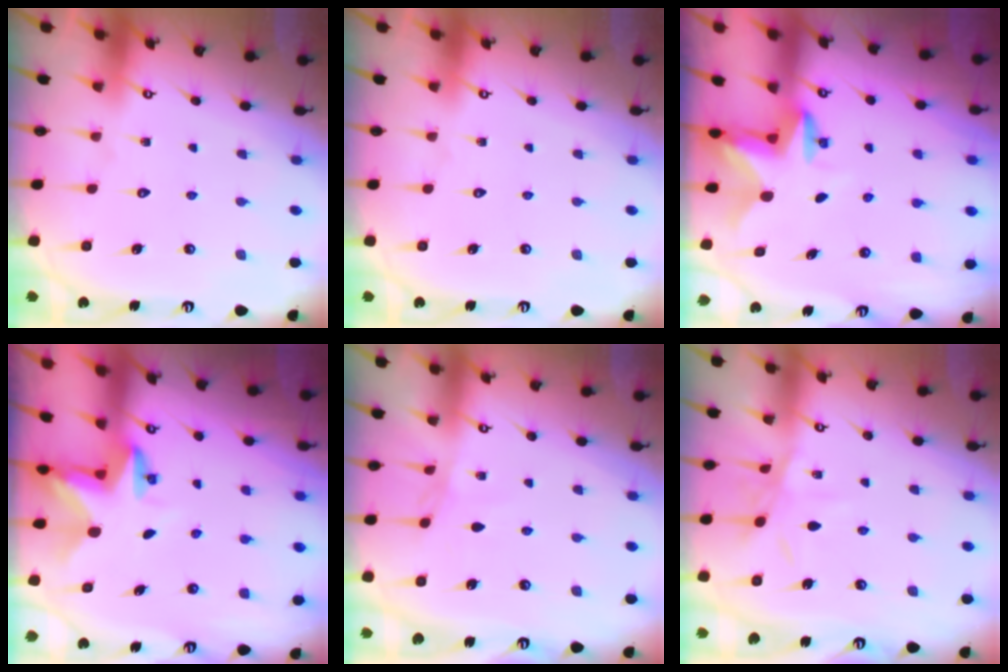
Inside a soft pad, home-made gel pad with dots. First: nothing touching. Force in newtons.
{"total": 0.0}
{"total": 2.7, "press": 2.6, "slide": 0.5}
{"total": 2.8, "press": 2.8, "slide": 0.2}
{"total": 1.8, "press": 1.8, "slide": 0.3}
{"total": 7.1, "press": 7.1, "slide": 0.6}